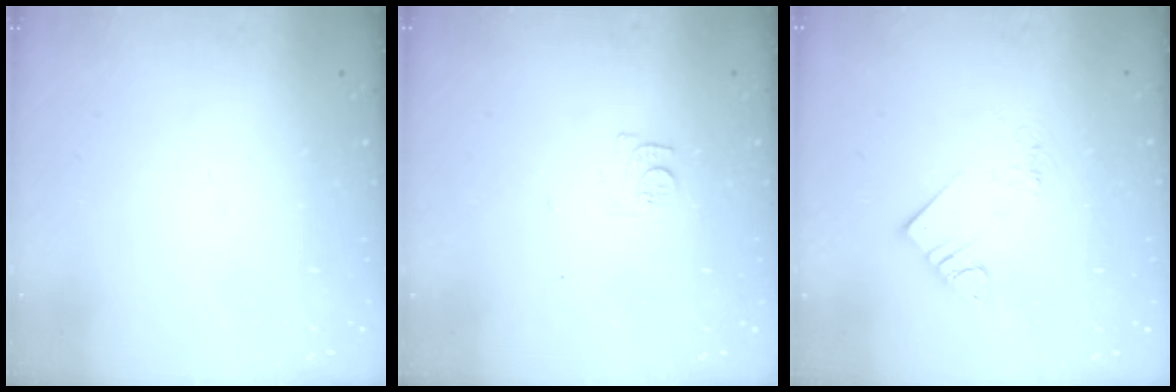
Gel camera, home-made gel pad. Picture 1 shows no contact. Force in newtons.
{"total": 5.3, "press": 5.2, "slide": 0.6}
{"total": 4.6, "press": 4.6, "slide": 0.1}